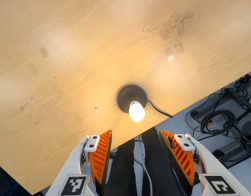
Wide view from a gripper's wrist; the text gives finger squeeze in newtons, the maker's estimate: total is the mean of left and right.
{"total": 0.0}